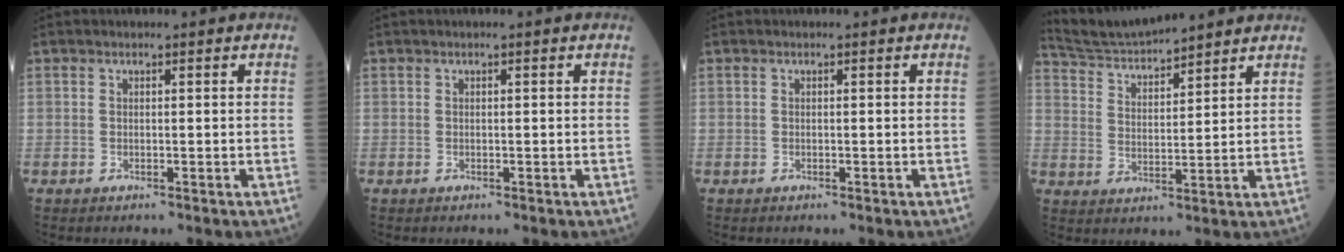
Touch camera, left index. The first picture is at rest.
{"total": 0.0}
{"total": 0.0}
{"total": 10.7, "force": [10.3, 0.6, 2.9], "torque": [-0.068, 0.031, 0.187]}